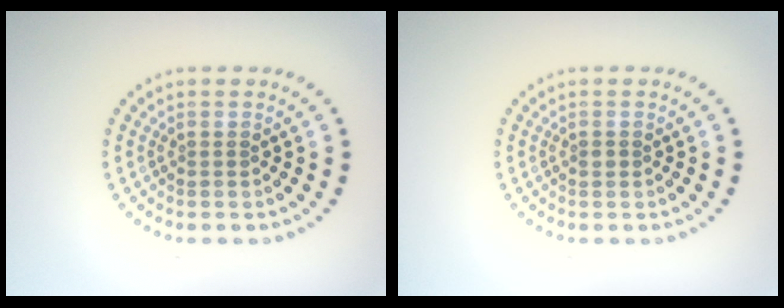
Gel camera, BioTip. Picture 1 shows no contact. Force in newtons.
{"total": 0.7, "press": 0.7, "slide": 0.0}